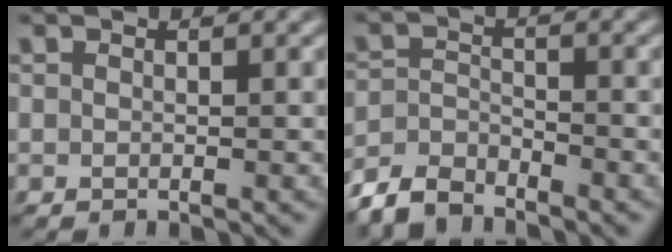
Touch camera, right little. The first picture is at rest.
{"total": 4.1, "force": [-3.6, 1.6, 1.2], "torque": [-0.019, -0.009, -0.064]}